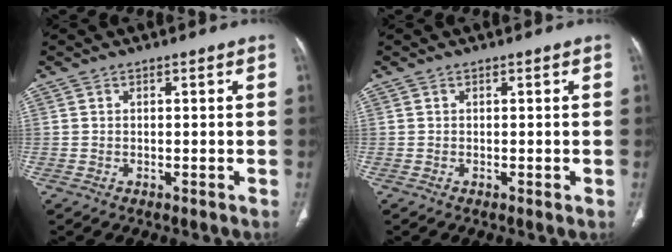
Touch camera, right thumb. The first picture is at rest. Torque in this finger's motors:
{"motor_torque": [-0.28, 0.13, -0.35, -0.23, -0.01]}